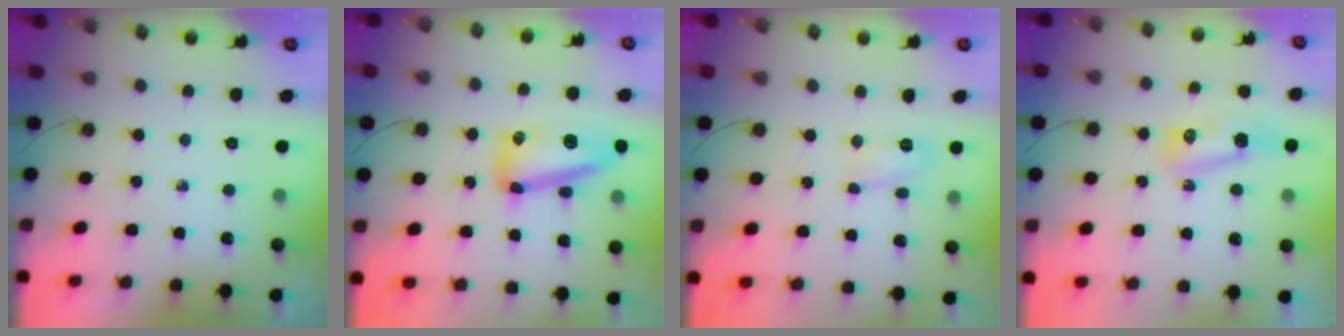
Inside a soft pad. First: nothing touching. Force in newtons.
{"total": 12.5, "press": 12.4, "slide": 1.3}
{"total": 5.8, "press": 5.8, "slide": 0.5}
{"total": 16.3, "press": 10.8, "slide": 12.2}